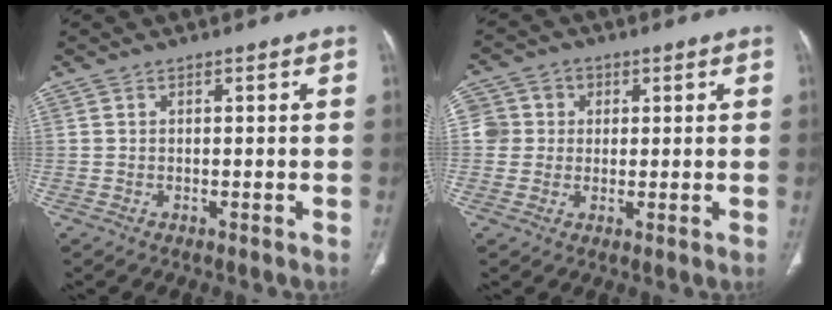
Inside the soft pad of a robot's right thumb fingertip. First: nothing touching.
{"total": 6.1, "force": [1.0, 5.9, 1.2], "torque": [0.004, 0.011, 0.014]}